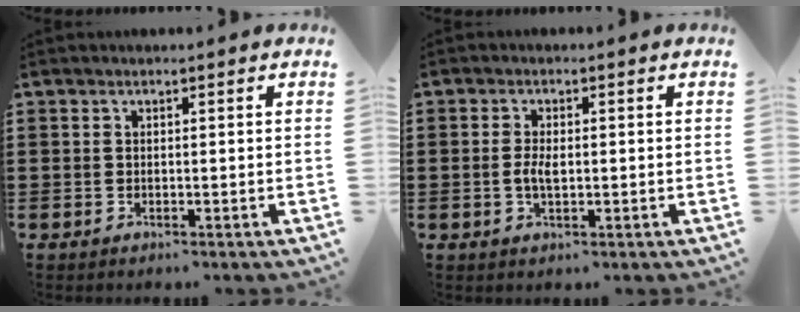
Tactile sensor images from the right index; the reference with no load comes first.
{"total": 2.9, "force": [-0.3, 1.2, 2.6], "torque": [-0.057, -0.001, -0.008]}